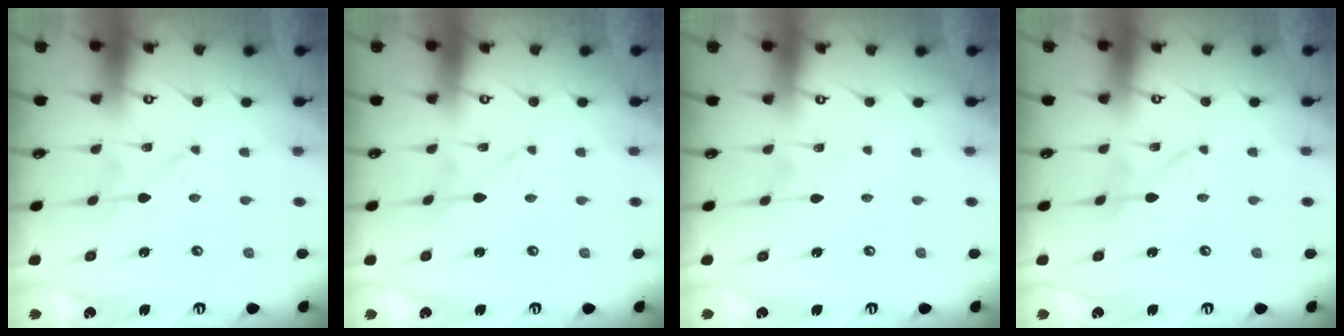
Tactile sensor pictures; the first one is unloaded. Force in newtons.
{"total": 0.0}
{"total": 2.1, "press": 2.0, "slide": 0.3}
{"total": 1.7, "press": 1.6, "slide": 0.2}